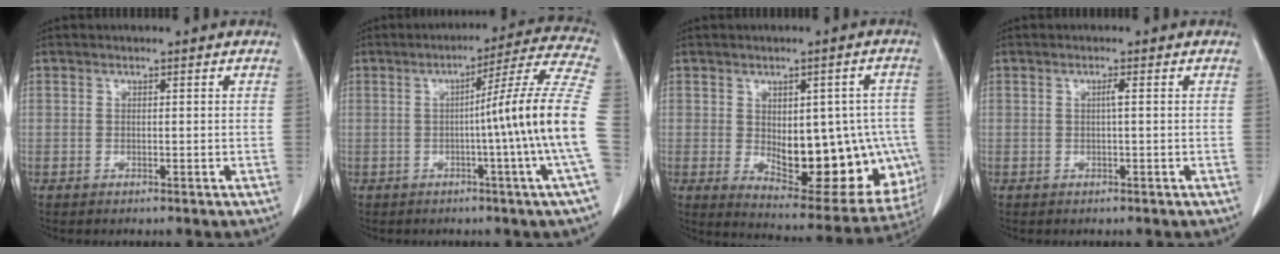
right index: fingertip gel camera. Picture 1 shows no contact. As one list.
[{"total": 15.3, "force": [-2.1, -3.2, 14.8], "torque": [-0.193, 0.001, -0.039]}, {"total": 18.2, "force": [-2.7, 8.7, 15.8], "torque": [-0.164, 0.011, -0.004]}, {"total": 0.9, "force": [0.1, -0.1, 0.8], "torque": [-0.015, 0.002, 0.001]}]